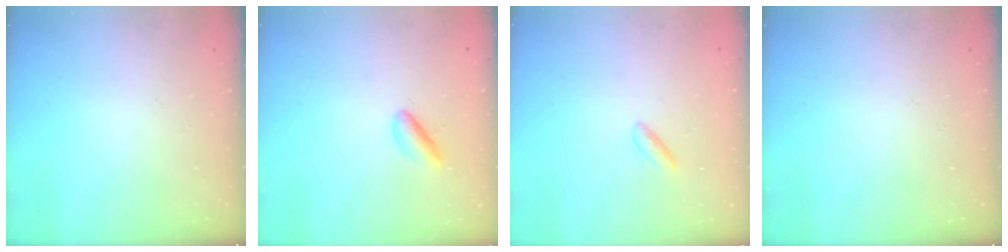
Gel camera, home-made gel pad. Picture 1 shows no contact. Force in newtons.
{"total": 2.9, "press": 2.8, "slide": 0.4}
{"total": 2.8, "press": 2.6, "slide": 1.3}
{"total": 0.0}